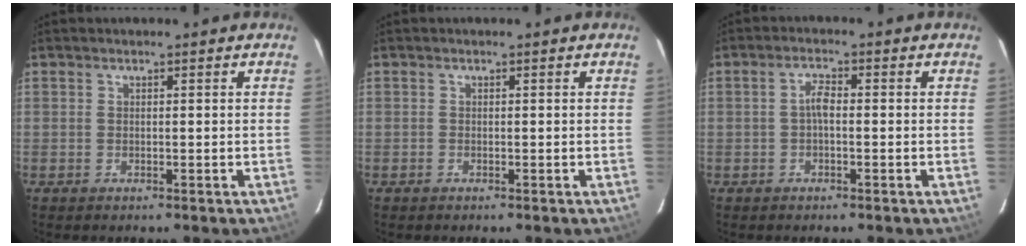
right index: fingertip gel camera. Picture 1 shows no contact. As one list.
[{"total": 0.0}, {"total": 2.2, "force": [-0.5, 0.8, 2.0], "torque": [-0.042, 0.009, -0.010]}]